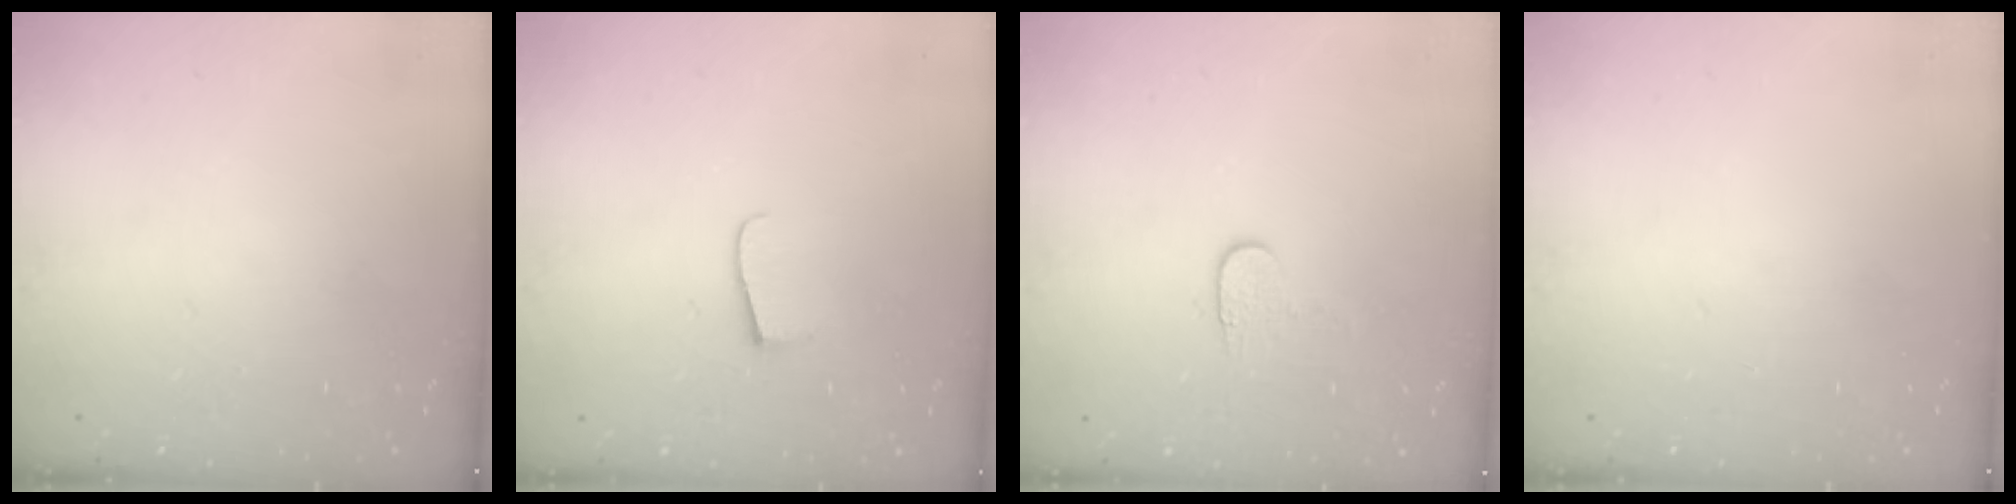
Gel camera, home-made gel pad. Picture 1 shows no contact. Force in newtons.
{"total": 5.9, "press": 5.9, "slide": 0.4}
{"total": 4.5, "press": 4.5, "slide": 0.4}
{"total": 0.0}